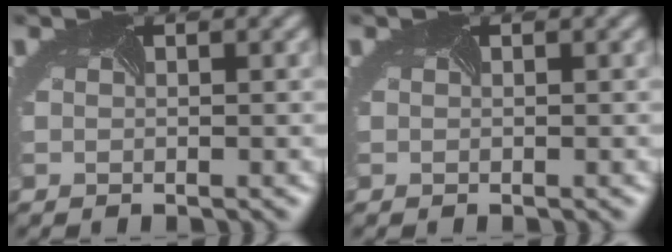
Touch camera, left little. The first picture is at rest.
{"total": 0.0}